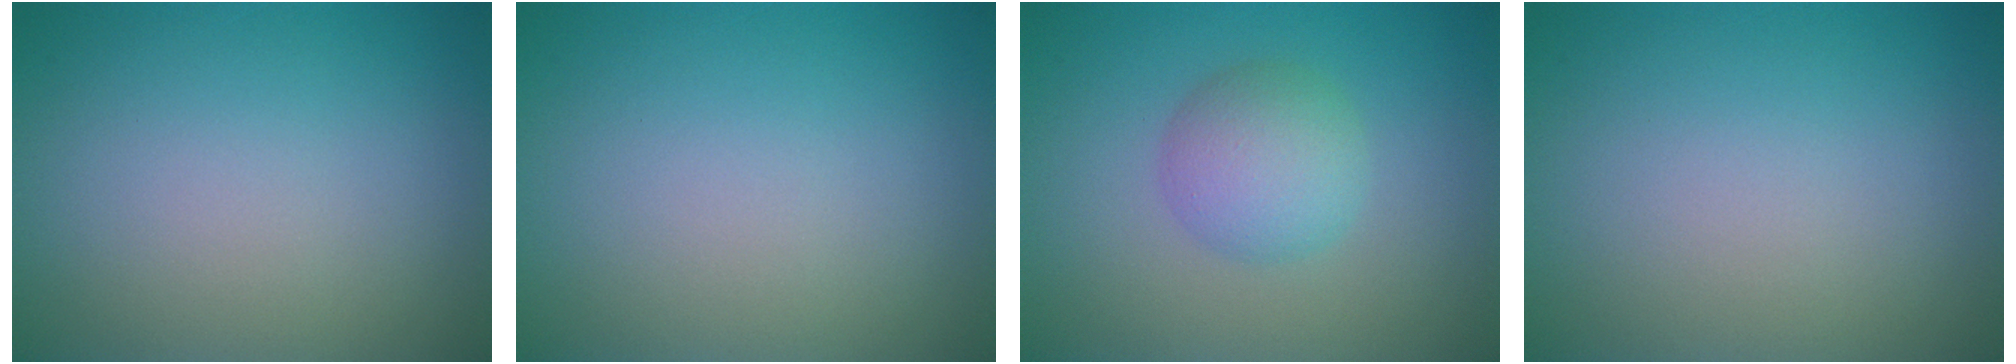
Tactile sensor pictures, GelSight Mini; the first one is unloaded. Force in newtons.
{"total": 0.0}
{"total": 3.7, "press": 3.7, "slide": 0.0}
{"total": 0.0}